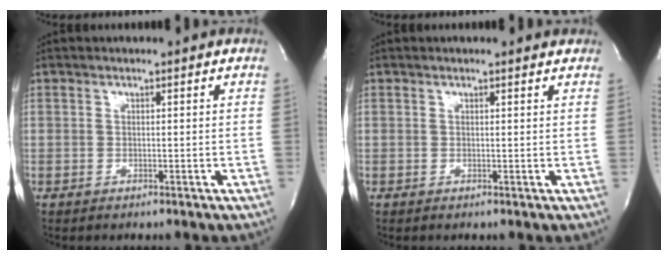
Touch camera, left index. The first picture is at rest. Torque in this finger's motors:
{"motor_torque": [0.18, -0.15, 0.09, -0.01]}